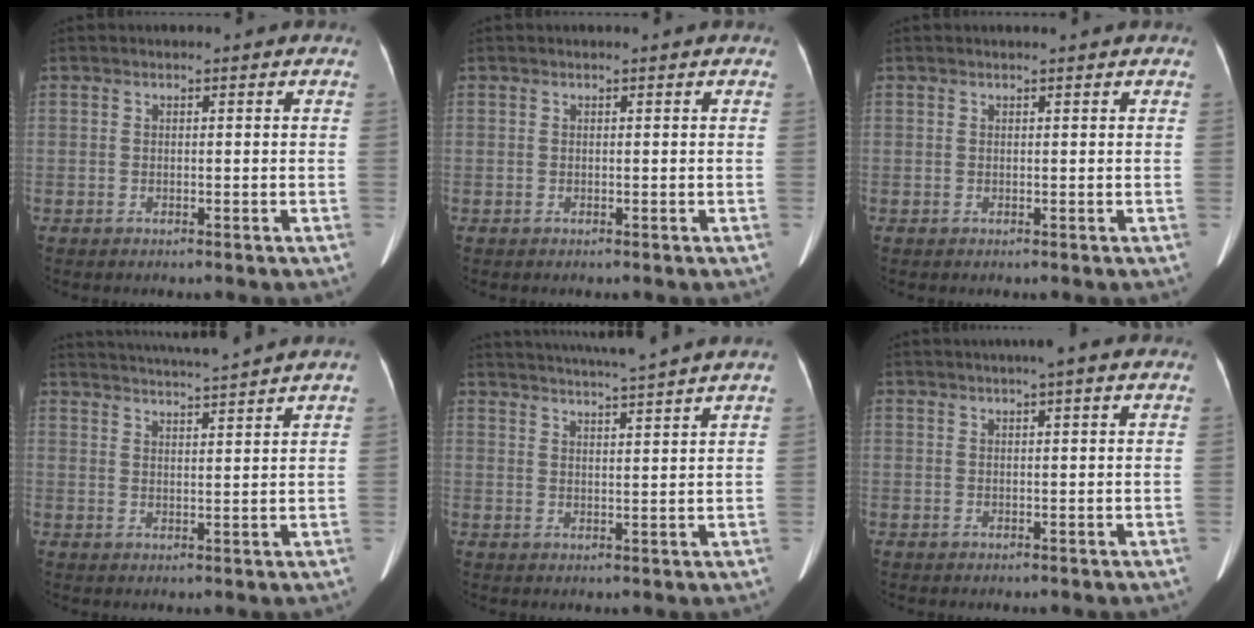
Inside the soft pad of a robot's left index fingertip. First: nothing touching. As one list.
[{"total": 0.0}, {"total": 1.1, "force": [1.0, -0.1, 0.4], "torque": [-0.005, 0.007, 0.016]}, {"total": 9.7, "force": [9.0, -1.9, 3.1], "torque": [-0.056, 0.001, 0.135]}, {"total": 11.0, "force": [10.0, -2.1, 4.2], "torque": [-0.072, -0.006, 0.141]}, {"total": 3.6, "force": [2.5, 0.0, 2.6], "torque": [-0.037, 0.023, 0.036]}]